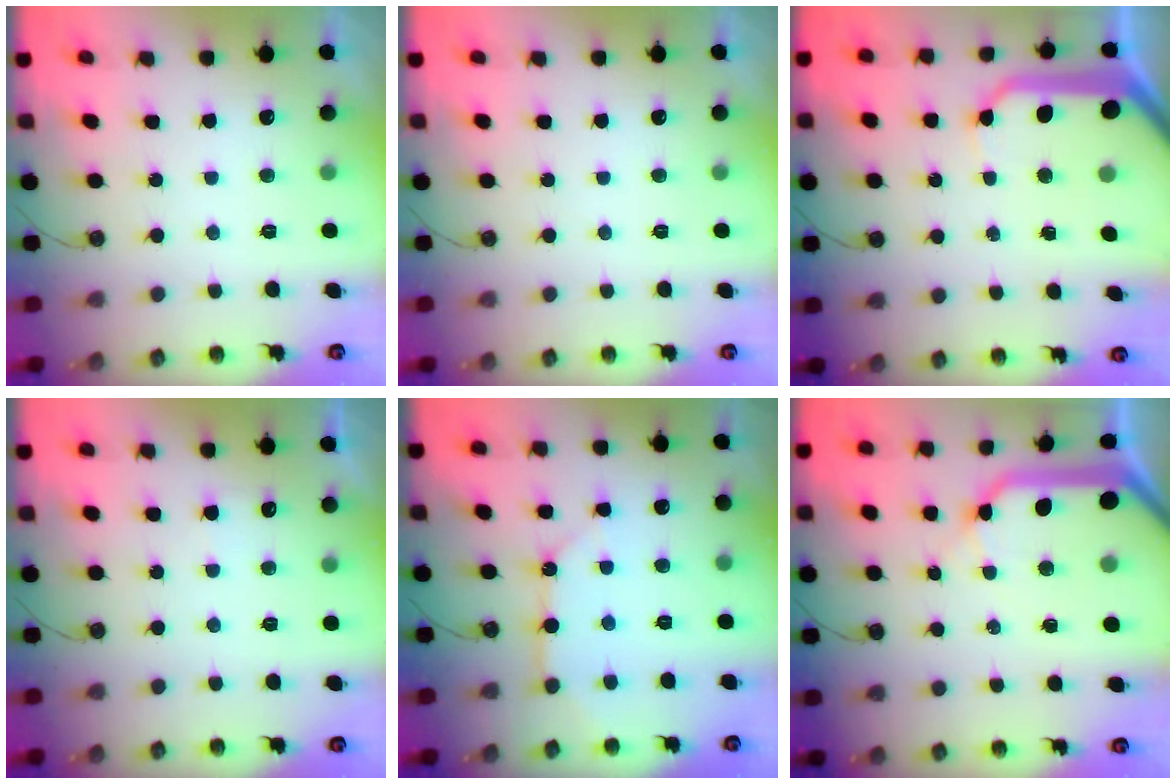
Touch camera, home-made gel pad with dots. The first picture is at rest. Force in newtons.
{"total": 0.0}
{"total": 12.3, "press": 12.3, "slide": 1.1}
{"total": 3.2, "press": 3.2, "slide": 0.4}
{"total": 8.9, "press": 8.8, "slide": 0.6}
{"total": 17.2, "press": 17.0, "slide": 2.7}